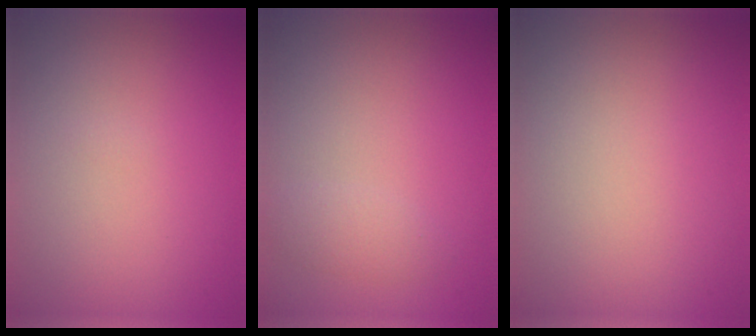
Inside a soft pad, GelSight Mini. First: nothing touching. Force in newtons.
{"total": 1.3, "press": 1.3, "slide": 0.1}
{"total": 0.0}